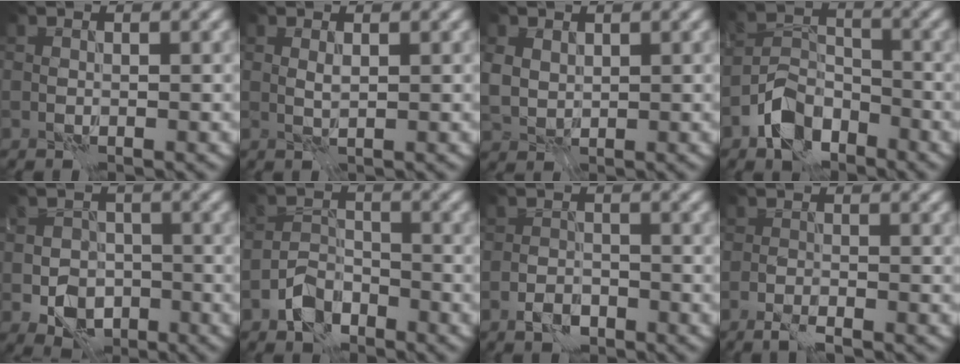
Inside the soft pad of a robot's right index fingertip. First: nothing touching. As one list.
[{"total": 0.7, "force": [0.4, 0.0, 0.6], "torque": [-0.013, 0.000, 0.009]}, {"total": 2.4, "force": [1.0, 1.9, 1.2], "torque": [-0.033, 0.000, 0.020]}, {"total": 5.2, "force": [-3.3, 3.1, 2.4], "torque": [-0.039, 0.003, -0.071]}, {"total": 4.8, "force": [-1.9, 3.7, 2.4], "torque": [-0.026, 0.000, -0.035]}, {"total": 3.5, "force": [-2.4, 2.0, 1.5], "torque": [-0.022, 0.007, -0.052]}, {"total": 1.9, "force": [-1.3, 1.0, 0.9], "torque": [-0.011, 0.005, -0.026]}, {"total": 1.7, "force": [-1.4, 0.3, 1.0], "torque": [-0.022, 0.002, -0.029]}]